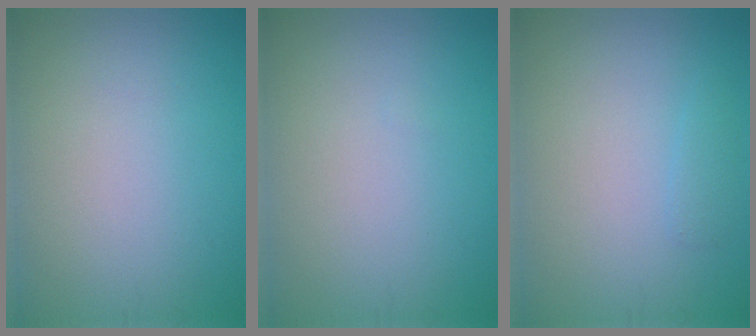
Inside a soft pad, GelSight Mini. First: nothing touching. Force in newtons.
{"total": 0.0}
{"total": 0.8, "press": 0.8, "slide": 0.0}